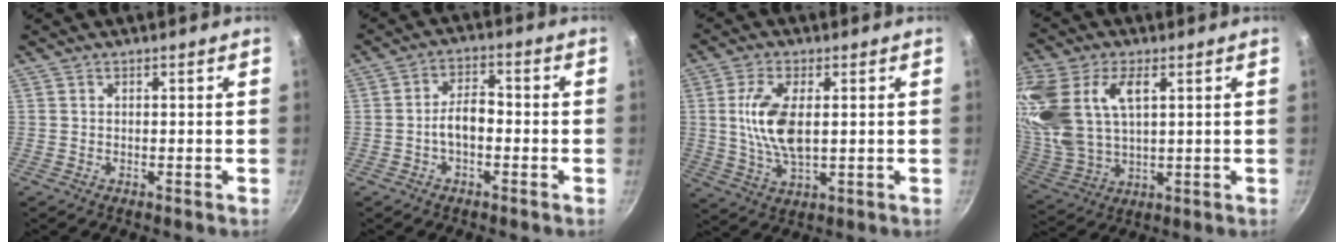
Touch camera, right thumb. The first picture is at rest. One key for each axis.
{"total": 5.4, "fx": -1.2, "fy": 3.0, "fz": 4.3, "tx": -0.069, "ty": 0.025, "tz": -0.028}
{"total": 10.5, "fx": 1.2, "fy": 4.8, "fz": 9.3, "tx": -0.192, "ty": -0.010, "tz": 0.028}
{"total": 22.4, "fx": 6.5, "fy": 12.9, "fz": 17.1, "tx": -0.415, "ty": 0.008, "tz": 0.129}